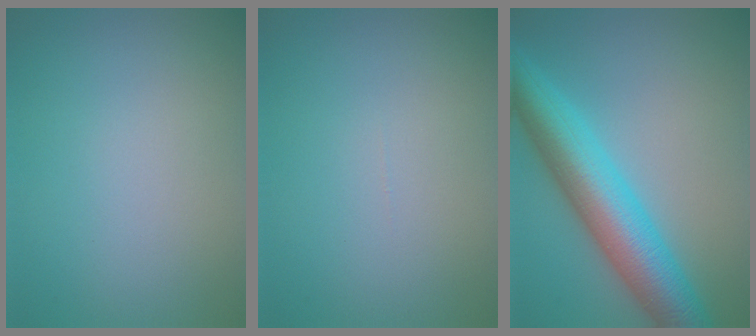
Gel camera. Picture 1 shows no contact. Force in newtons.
{"total": 0.0}
{"total": 8.5, "press": 8.5, "slide": 0.3}